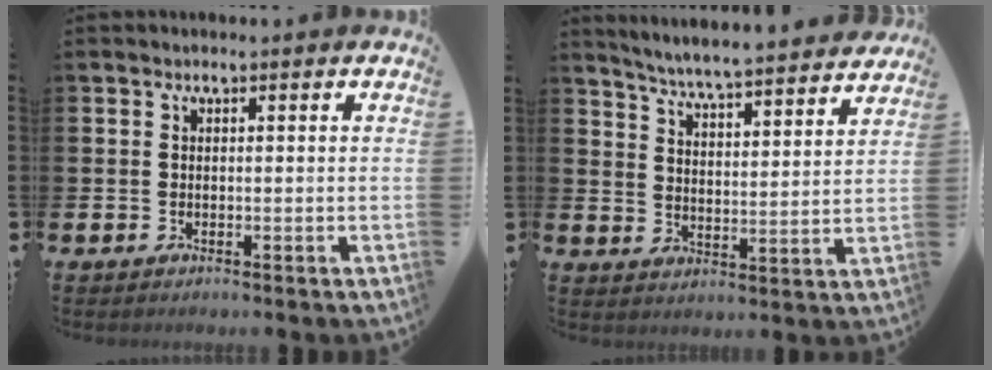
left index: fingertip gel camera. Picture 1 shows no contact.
{"total": 5.9, "force": [5.8, -0.4, 1.1], "torque": [-0.040, -0.050, 0.096]}